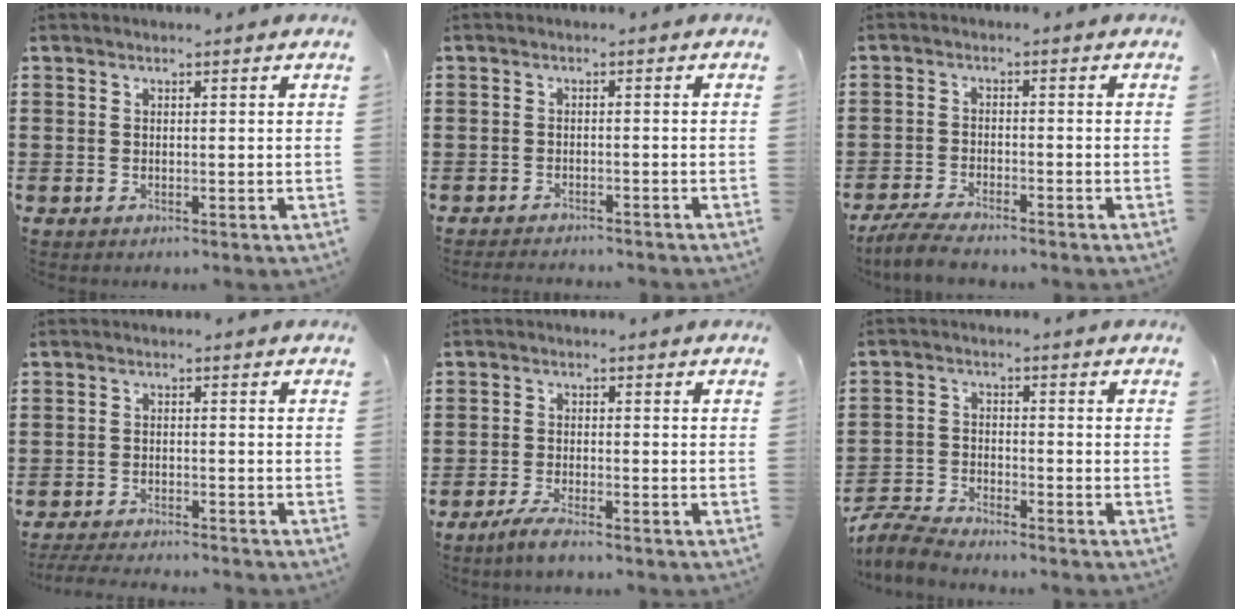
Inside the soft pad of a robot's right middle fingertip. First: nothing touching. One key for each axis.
{"total": 1.5, "fx": -1.5, "fy": -0.1, "fz": 0.1, "tx": -0.006, "ty": 0.000, "tz": -0.030}
{"total": 3.9, "fx": -3.6, "fy": 0.2, "fz": 1.5, "tx": -0.040, "ty": -0.007, "tz": -0.074}
{"total": 3.1, "fx": -3.0, "fy": 0.0, "fz": 0.7, "tx": -0.019, "ty": -0.005, "tz": -0.063}
{"total": 3.0, "fx": -2.4, "fy": 0.0, "fz": 1.8, "tx": -0.045, "ty": -0.005, "tz": -0.048}
{"total": 4.7, "fx": -4.6, "fy": 0.3, "fz": 1.0, "tx": -0.048, "ty": -0.009, "tz": -0.100}